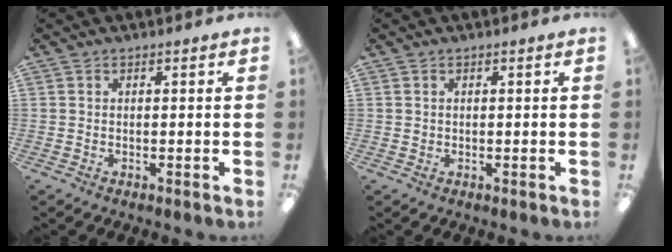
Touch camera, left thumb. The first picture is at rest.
{"total": 0.6, "force": [0.3, 0.5, 0.0], "torque": [-0.002, 0.003, 0.005]}